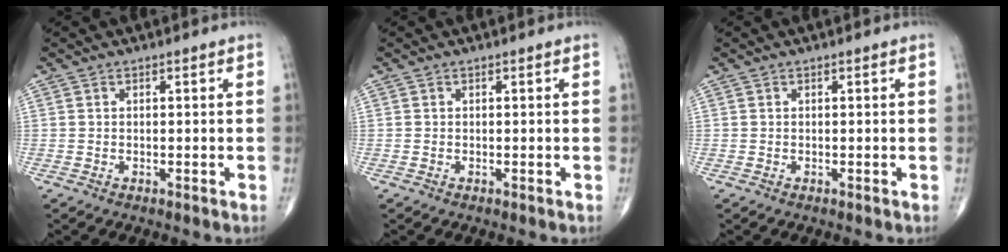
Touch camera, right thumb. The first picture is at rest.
{"total": 0.0}
{"total": 0.0}